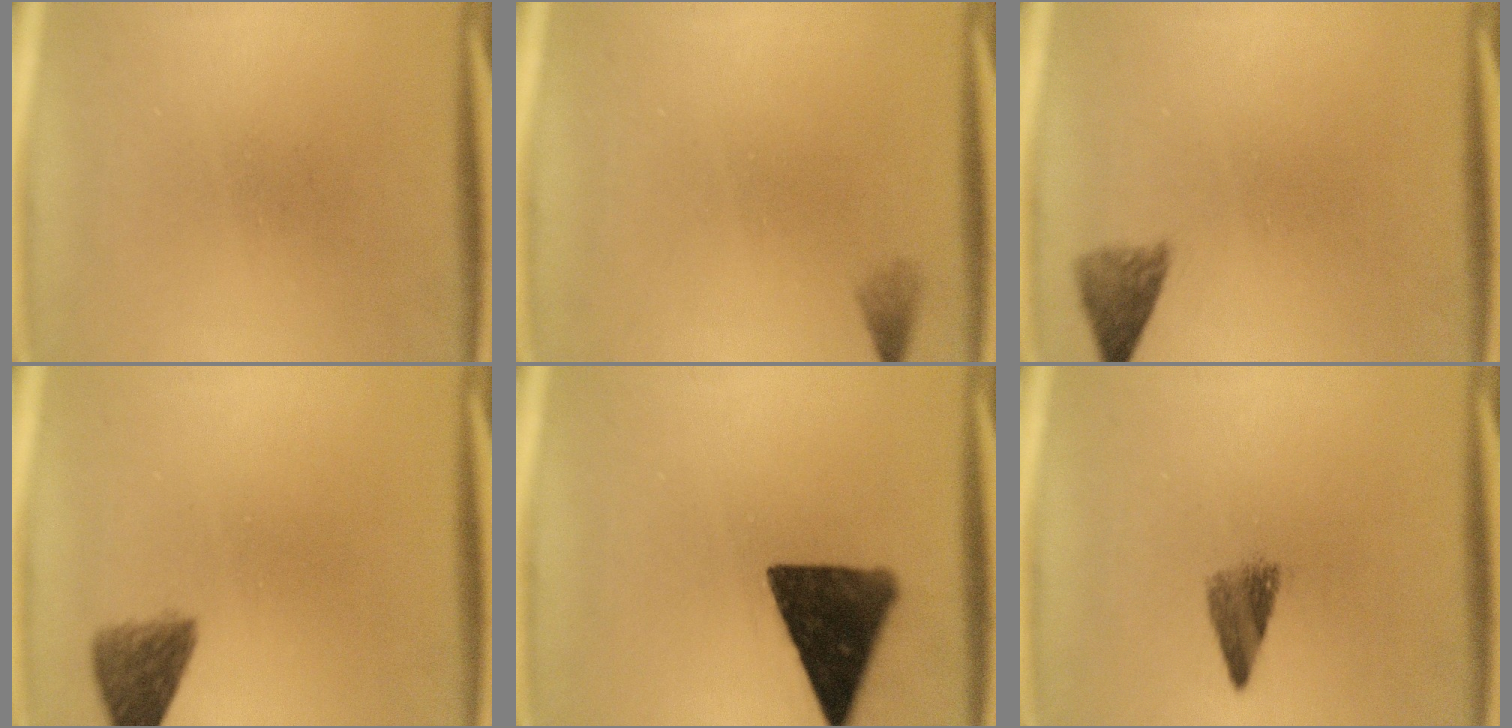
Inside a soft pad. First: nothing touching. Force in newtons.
{"total": 1.0}
{"total": 2.8}
{"total": 4.6}
{"total": 13.2}
{"total": 3.5}